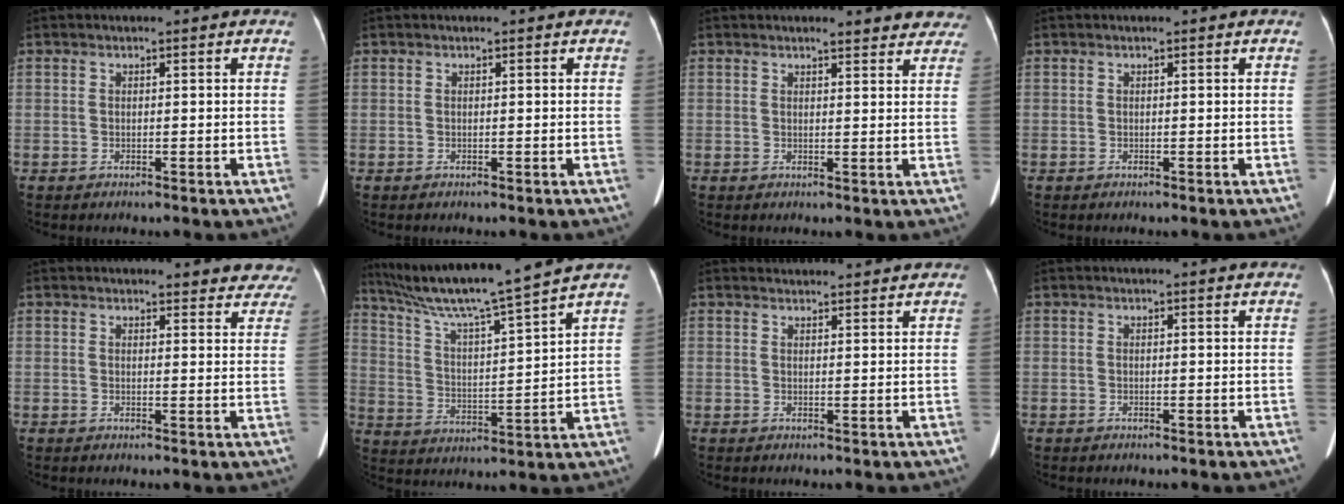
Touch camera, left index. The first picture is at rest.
{"total": 0.0}
{"total": 6.6, "force": [6.2, 1.6, 1.7], "torque": [-0.001, -0.005, 0.051]}
{"total": 0.0}
{"total": 10.1, "force": [9.5, 2.9, 1.6], "torque": [0.024, -0.015, 0.078]}
{"total": 16.9, "force": [14.4, -2.0, 8.6], "torque": [-0.156, -0.006, 0.236]}
{"total": 6.0, "force": [5.9, 0.9, 0.6], "torque": [-0.006, 0.020, 0.060]}
{"total": 3.1, "force": [3.0, -0.1, 0.8], "torque": [-0.014, 0.005, 0.026]}